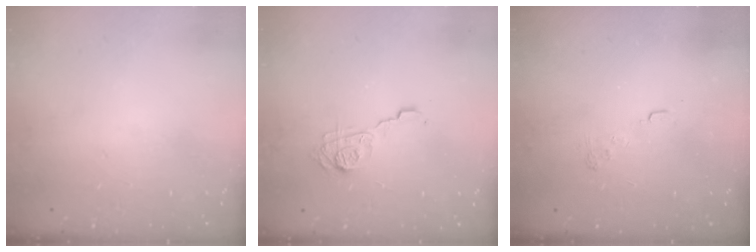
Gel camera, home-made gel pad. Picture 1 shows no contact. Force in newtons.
{"total": 9.6, "press": 9.6, "slide": 0.7}
{"total": 2.9, "press": 2.5, "slide": 1.4}